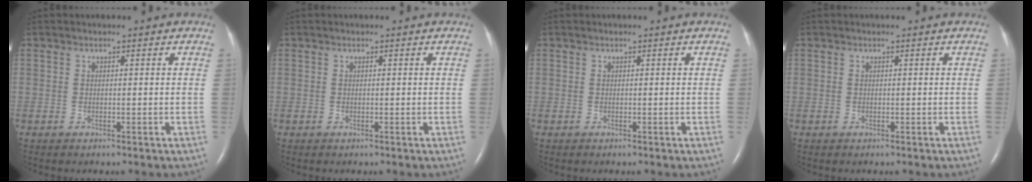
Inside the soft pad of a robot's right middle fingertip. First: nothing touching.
{"total": 0.0}
{"total": 0.0}
{"total": 0.0}